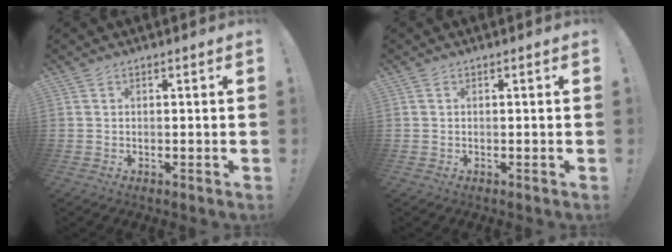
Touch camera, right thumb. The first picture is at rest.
{"total": 0.0}